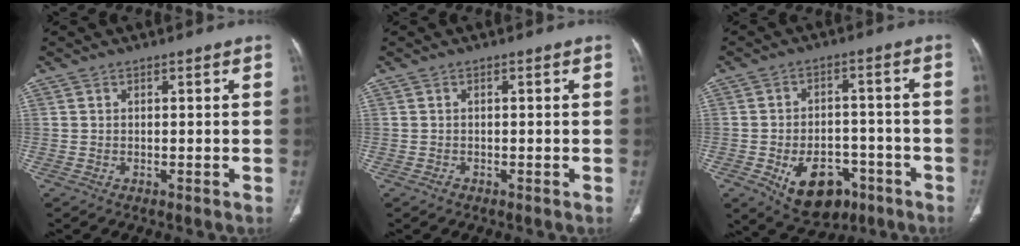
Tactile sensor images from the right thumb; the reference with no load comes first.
{"total": 0.6, "force": [-0.4, 0.4, 0.2], "torque": [-0.003, 0.000, -0.009]}
{"total": 12.1, "force": [-5.6, 7.8, 7.4], "torque": [-0.085, 0.029, -0.072]}